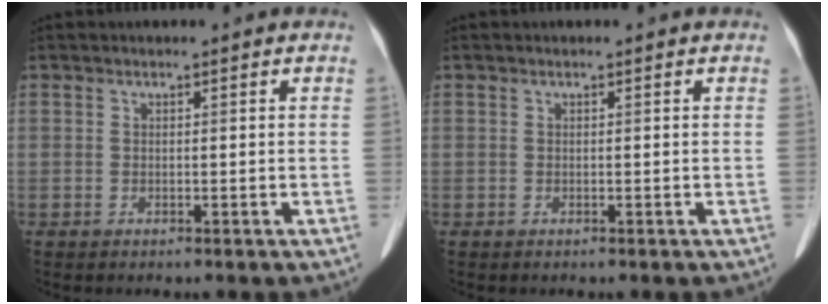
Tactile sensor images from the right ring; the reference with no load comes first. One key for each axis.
{"total": 0.0}